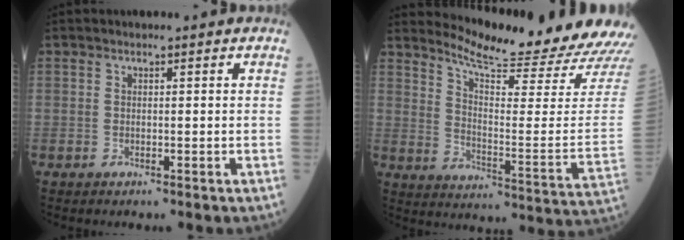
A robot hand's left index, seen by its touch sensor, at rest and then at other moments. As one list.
[{"total": 18.7, "force": [18.0, -1.3, 4.9], "torque": [-0.093, -0.122, 0.235]}]